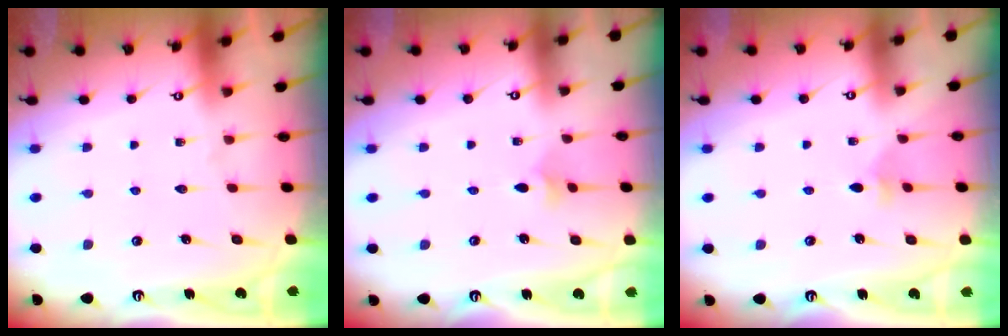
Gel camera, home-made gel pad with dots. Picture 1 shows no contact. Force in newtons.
{"total": 2.3, "press": 2.3, "slide": 0.5}
{"total": 2.8, "press": 2.7, "slide": 0.7}